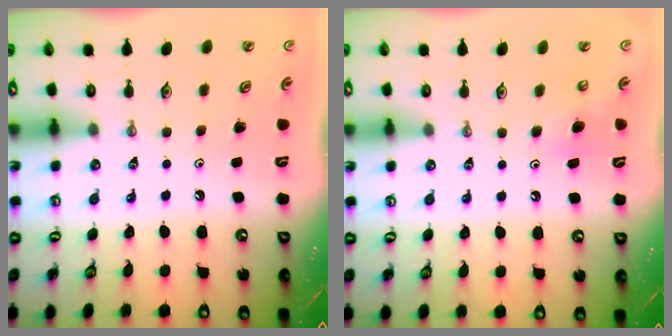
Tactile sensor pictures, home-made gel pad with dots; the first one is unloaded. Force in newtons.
{"total": 5.4, "press": 5.4, "slide": 0.5}